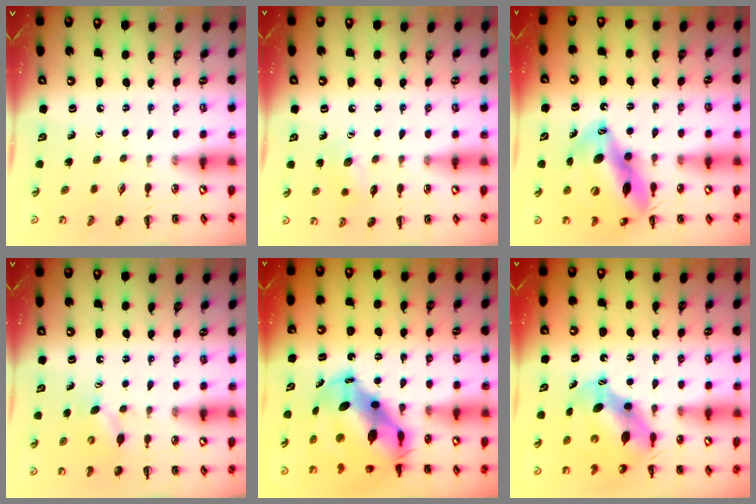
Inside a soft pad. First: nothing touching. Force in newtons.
{"total": 8.8, "press": 8.6, "slide": 1.7}
{"total": 18.4, "press": 17.7, "slide": 5.1}
{"total": 4.7, "press": 4.6, "slide": 1.1}
{"total": 12.7, "press": 12.4, "slide": 2.9}
{"total": 7.2, "press": 7.1, "slide": 1.5}